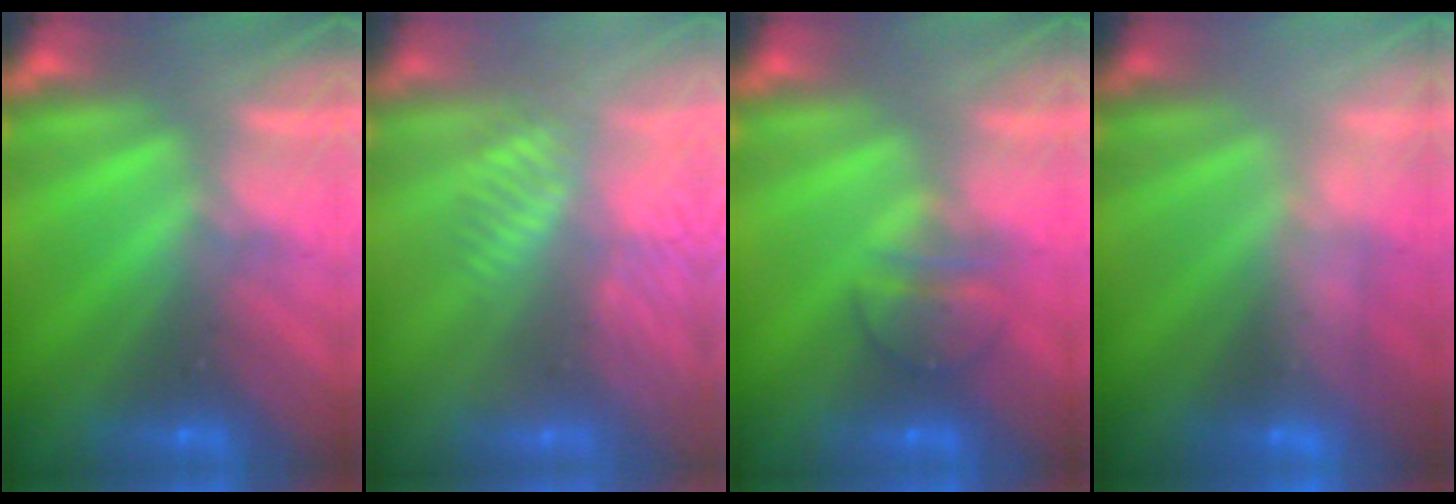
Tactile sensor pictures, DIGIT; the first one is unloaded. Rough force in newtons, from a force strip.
{"total": 3.4}
{"total": 2.4}
{"total": 2.4}